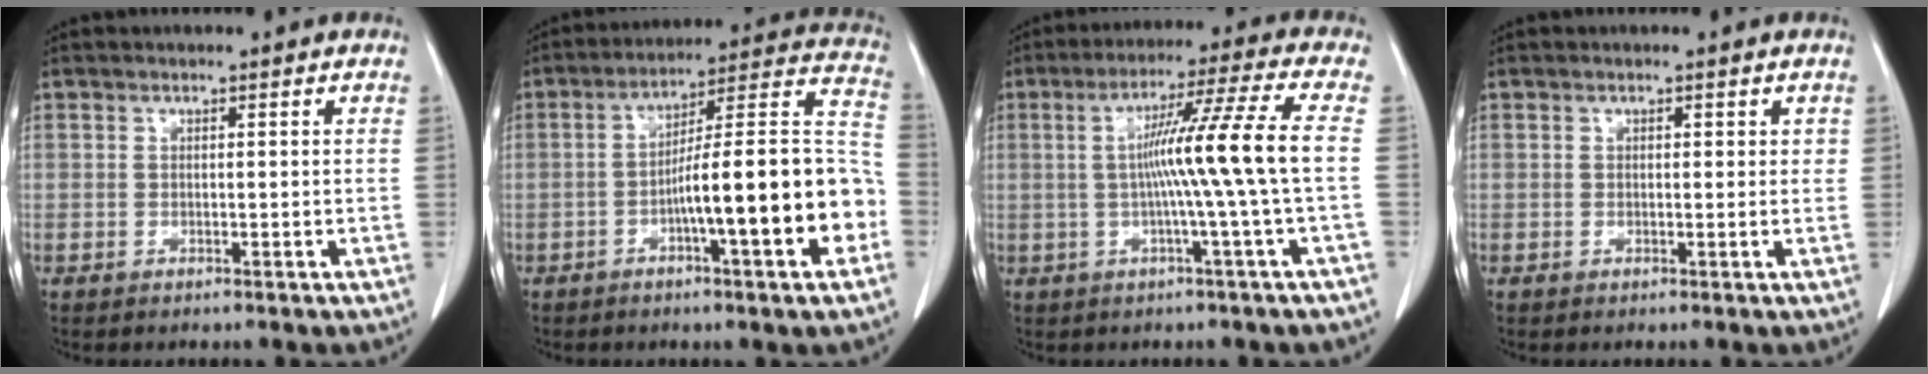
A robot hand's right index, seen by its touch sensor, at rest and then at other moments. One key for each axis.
{"total": 18.2, "fx": -5.1, "fy": 1.7, "fz": 17.4, "tx": -0.225, "ty": 0.028, "tz": -0.074}
{"total": 10.7, "fx": -0.6, "fy": -2.6, "fz": 10.4, "tx": -0.172, "ty": 0.011, "tz": -0.004}
{"total": 1.2, "fx": 0.5, "fy": 0.8, "fz": 0.7, "tx": -0.003, "ty": 0.001, "tz": 0.004}